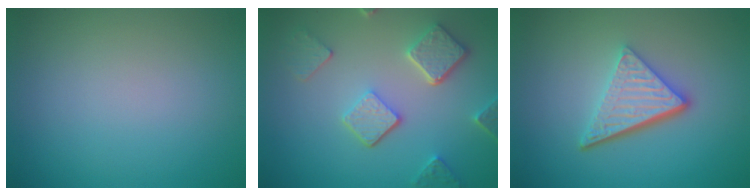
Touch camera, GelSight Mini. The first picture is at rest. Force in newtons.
{"total": 5.1, "press": 3.9, "slide": 3.2}
{"total": 4.9, "press": 3.4, "slide": 3.6}